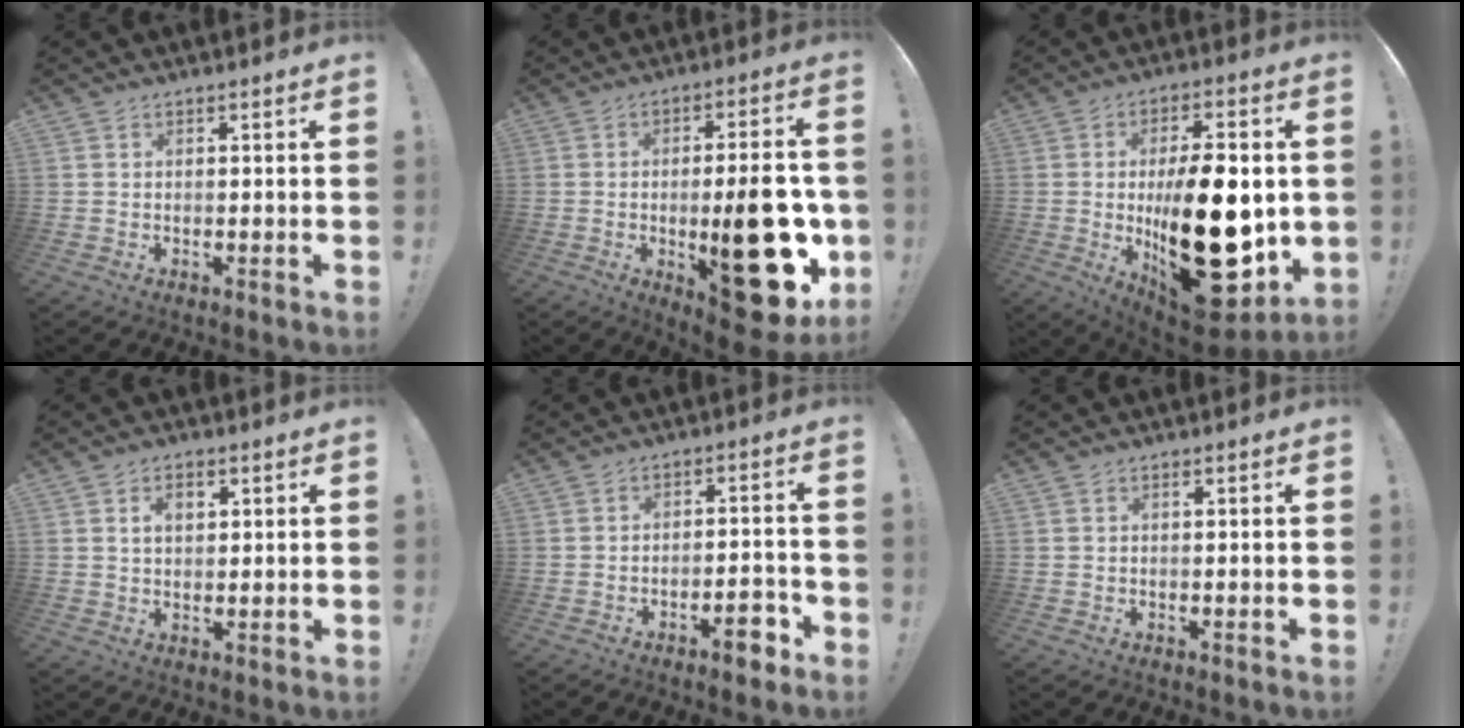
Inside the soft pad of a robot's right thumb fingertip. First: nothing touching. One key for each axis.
{"total": 25.5, "fx": -5.0, "fy": 9.6, "fz": 23.1, "tx": -0.302, "ty": 0.014, "tz": -0.061}
{"total": 29.1, "fx": -2.5, "fy": 12.8, "fz": 26.0, "tx": -0.425, "ty": -0.009, "tz": -0.025}
{"total": 4.4, "fx": 1.4, "fy": 2.9, "fz": 3.0, "tx": -0.037, "ty": -0.001, "tz": 0.020}
{"total": 6.2, "fx": -4.1, "fy": 1.9, "fz": 4.3, "tx": -0.052, "ty": 0.021, "tz": -0.068}
{"total": 0.0}